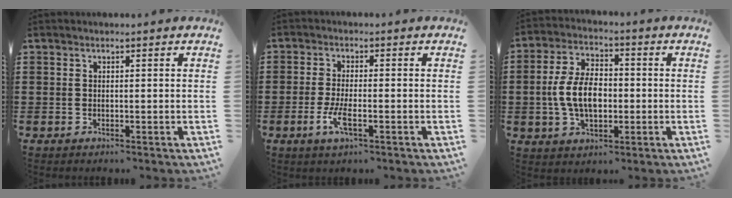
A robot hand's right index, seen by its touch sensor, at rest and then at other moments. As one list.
[{"total": 4.3, "force": [-1.7, 1.1, 3.9], "torque": [-0.085, -0.008, -0.035]}, {"total": 8.1, "force": [-0.7, 4.6, 6.6], "torque": [-0.155, 0.003, -0.020]}]